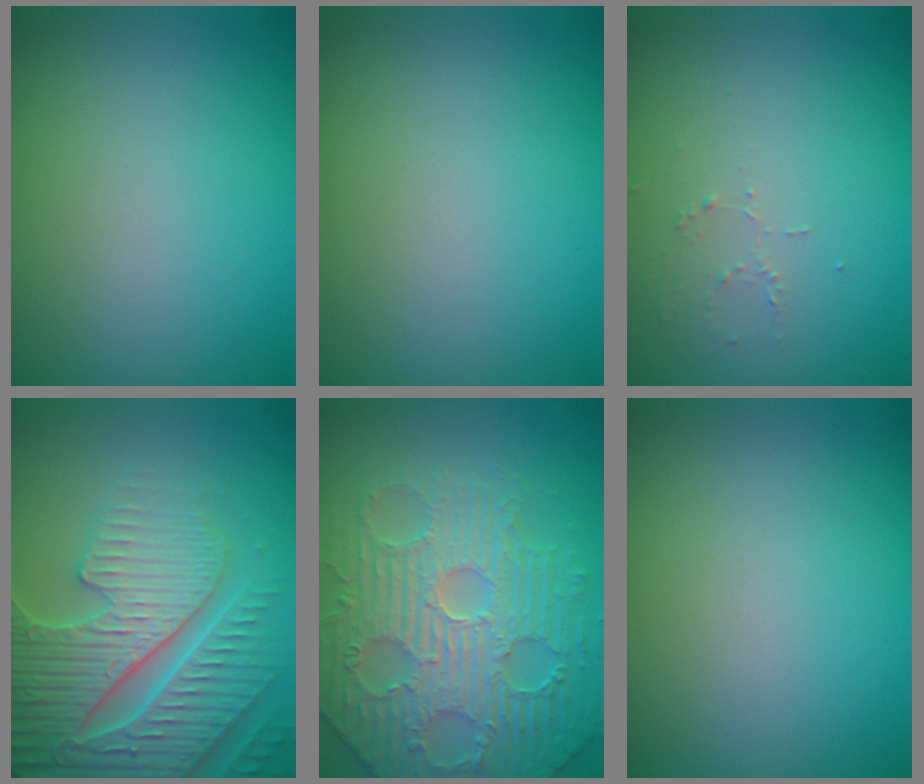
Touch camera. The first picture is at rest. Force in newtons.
{"total": 0.0}
{"total": 0.7, "press": 0.4, "slide": 0.6}
{"total": 7.6, "press": 7.4, "slide": 1.8}
{"total": 5.9, "press": 5.4, "slide": 2.2}
{"total": 0.0}